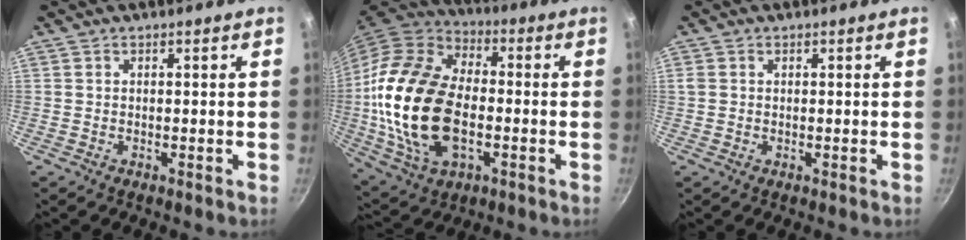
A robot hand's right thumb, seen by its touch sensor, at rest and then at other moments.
{"total": 24.5, "force": [-2.7, 15.1, 19.0], "torque": [-0.360, 0.020, -0.048]}
{"total": 1.2, "force": [0.3, 1.1, 0.5], "torque": [-0.011, 0.003, 0.005]}